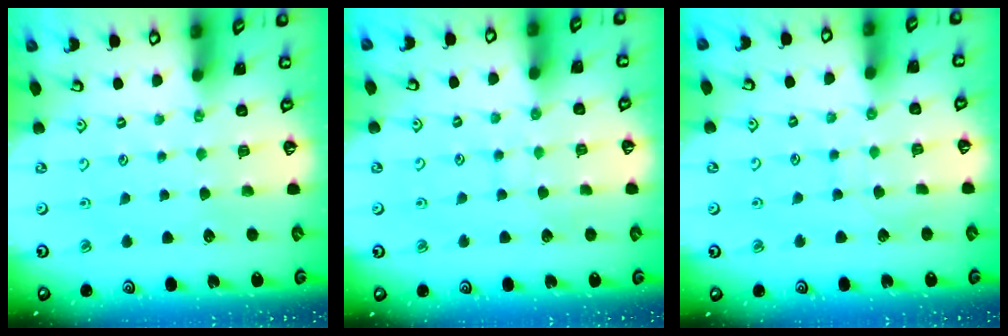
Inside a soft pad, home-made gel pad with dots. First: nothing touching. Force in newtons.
{"total": 6.2, "press": 6.2, "slide": 0.6}
{"total": 4.2, "press": 4.2, "slide": 0.5}